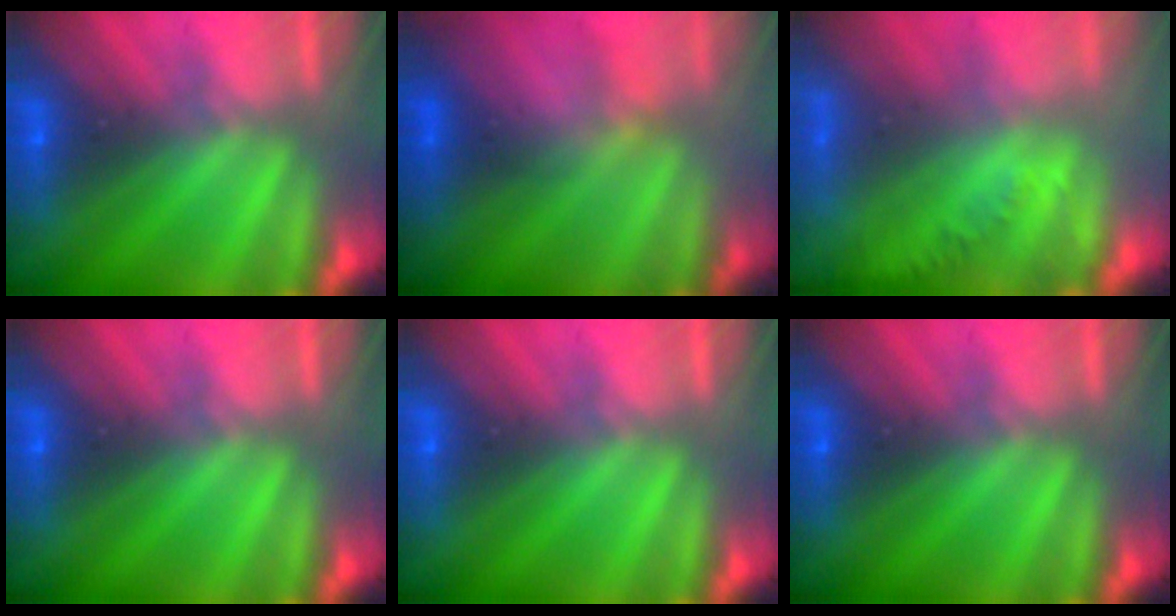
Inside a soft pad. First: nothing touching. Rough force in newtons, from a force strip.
{"total": 4.0}
{"total": 1.3}
{"total": 0.0}
{"total": 0.0}
{"total": 0.0}